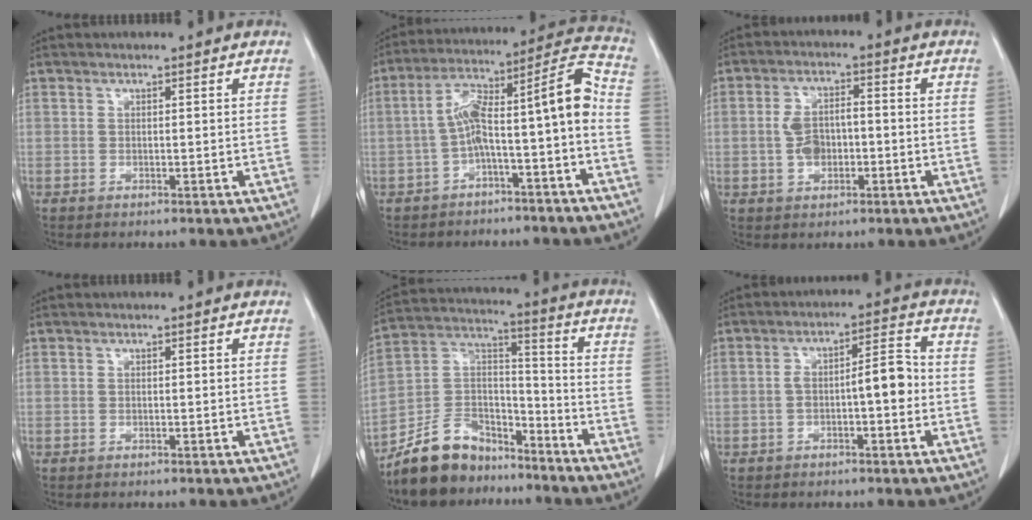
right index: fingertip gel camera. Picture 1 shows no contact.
{"total": 12.5, "force": [-3.4, 0.9, 12.0], "torque": [-0.187, 0.056, -0.054]}
{"total": 5.3, "force": [-0.9, 3.1, 4.2], "torque": [-0.083, 0.013, -0.015]}
{"total": 0.0}
{"total": 12.0, "force": [-9.9, 6.1, 3.1], "torque": [-0.070, 0.044, -0.179]}
{"total": 6.2, "force": [-1.1, 1.5, 5.9], "torque": [-0.095, 0.028, -0.017]}